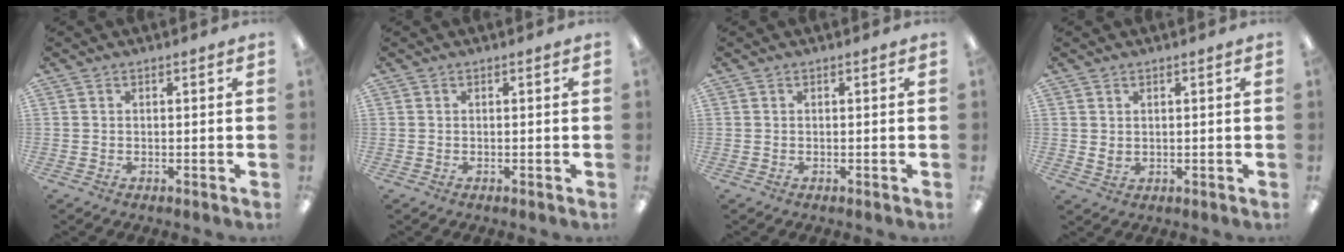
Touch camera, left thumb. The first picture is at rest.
{"total": 0.0}
{"total": 0.0}
{"total": 1.7, "force": [1.1, 1.2, 0.7], "torque": [-0.007, -0.003, 0.018]}